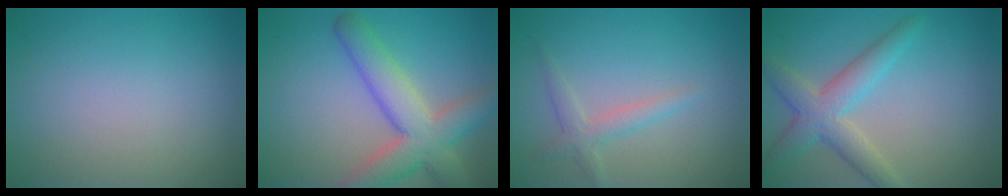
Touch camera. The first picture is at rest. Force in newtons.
{"total": 6.9, "press": 6.9, "slide": 0.3}
{"total": 1.9, "press": 1.9, "slide": 0.1}
{"total": 3.5, "press": 3.5, "slide": 0.2}